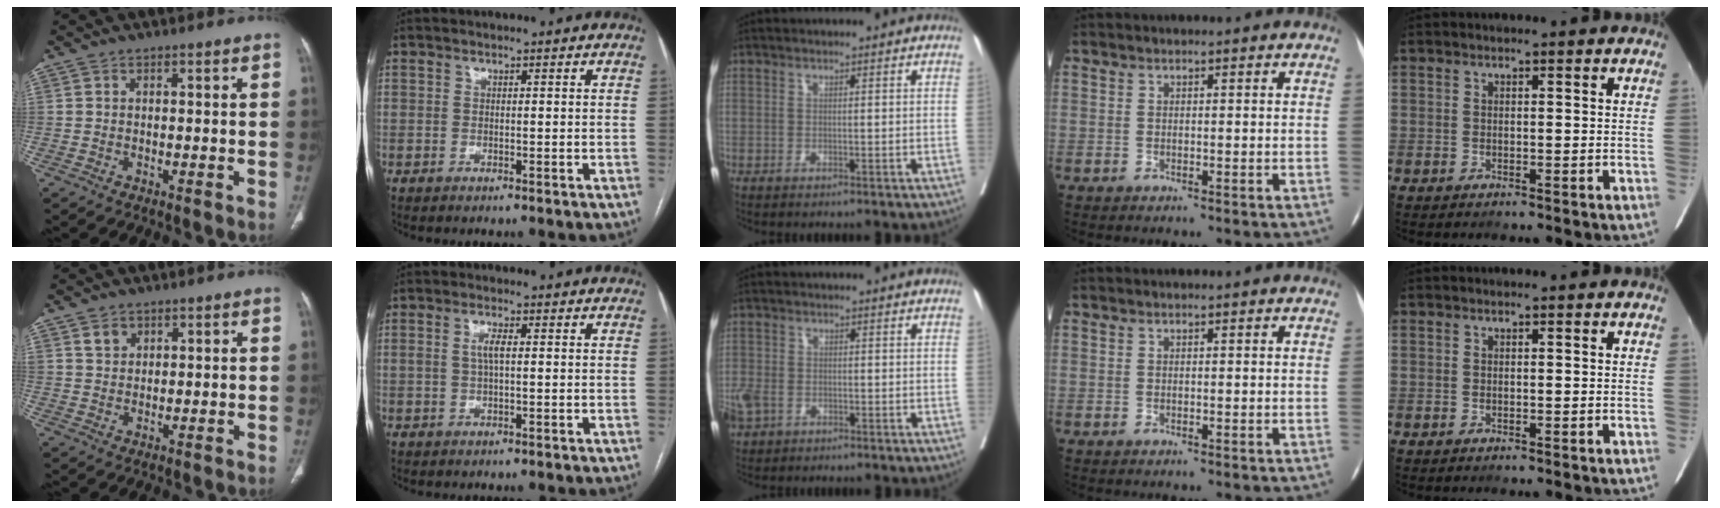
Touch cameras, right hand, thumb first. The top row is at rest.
{"thumb": {"total": 2.8, "force": [1.7, 1.9, 1.1], "torque": [-0.008, -0.009, 0.035]}, "index": {"total": 2.4, "force": [0.2, 0.5, 2.3], "torque": [-0.048, 0.003, 0.006]}, "middle": {"total": 5.2, "force": [-2.6, 3.6, 2.8], "torque": [-0.077, -0.002, -0.046]}}